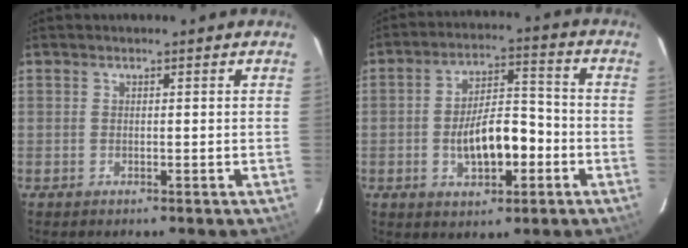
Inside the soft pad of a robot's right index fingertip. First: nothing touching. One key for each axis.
{"total": 10.7, "fx": -3.2, "fy": 4.7, "fz": 9.0, "tx": -0.165, "ty": 0.015, "tz": -0.043}